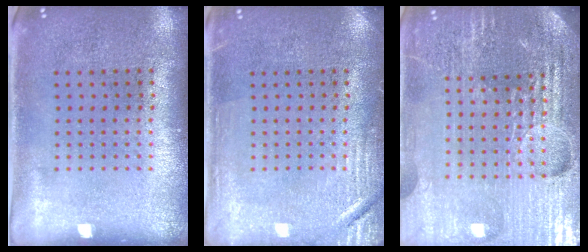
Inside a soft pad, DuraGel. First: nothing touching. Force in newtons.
{"total": 2.7, "press": 2.7, "slide": 0.4}
{"total": 5.7, "press": 5.2, "slide": 2.5}